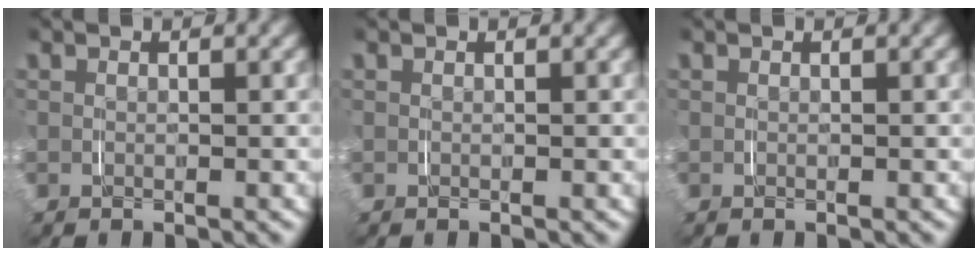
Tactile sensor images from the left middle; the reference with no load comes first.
{"total": 0.0}
{"total": 0.0}